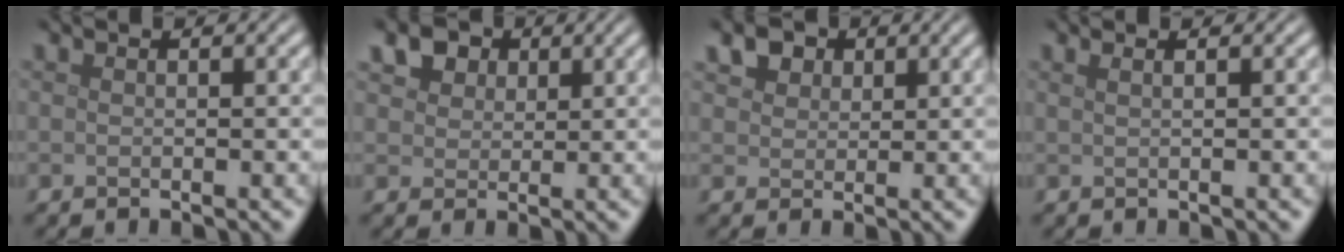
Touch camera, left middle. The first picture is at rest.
{"total": 4.7, "force": [2.8, 3.1, 2.2], "torque": [-0.056, 0.004, 0.044]}
{"total": 3.6, "force": [2.3, 2.3, 1.6], "torque": [-0.040, 0.001, 0.039]}
{"total": 2.1, "force": [1.2, 1.1, 1.4], "torque": [-0.002, 0.002, -0.009]}